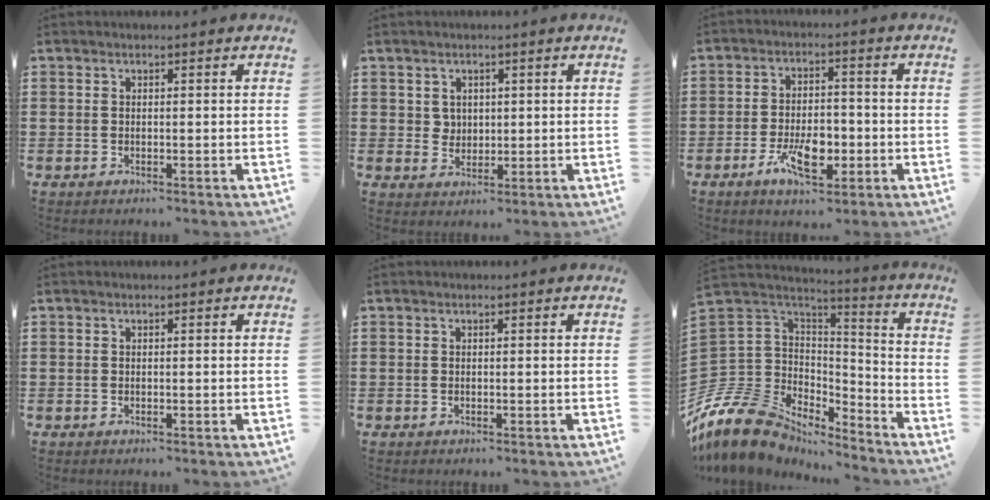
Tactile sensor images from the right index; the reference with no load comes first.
{"total": 2.4, "force": [1.2, 2.0, 0.6], "torque": [-0.019, 0.009, 0.022]}
{"total": 7.7, "force": [-2.8, 3.7, 6.1], "torque": [-0.116, -0.002, -0.053]}
{"total": 0.0}
{"total": 0.0}
{"total": 12.5, "force": [-8.6, 8.1, 3.9], "torque": [-0.132, 0.007, -0.165]}